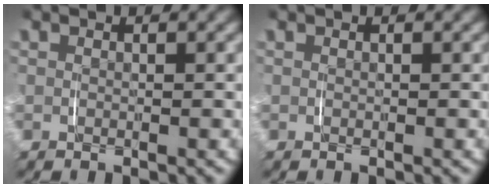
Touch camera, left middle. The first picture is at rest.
{"total": 0.0}